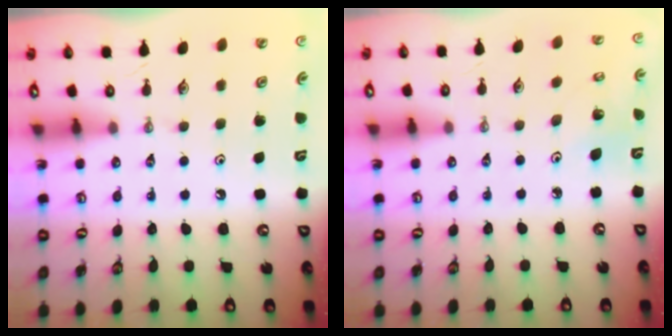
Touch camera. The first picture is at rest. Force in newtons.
{"total": 3.9, "press": 3.8, "slide": 0.8}